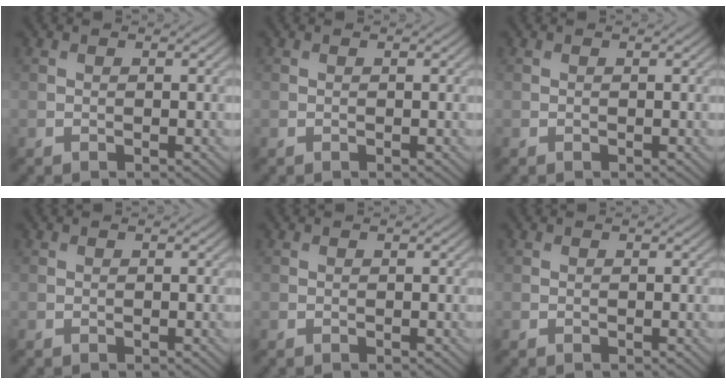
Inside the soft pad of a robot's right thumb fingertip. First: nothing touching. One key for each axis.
{"total": 0.0}
{"total": 0.0}
{"total": 0.0}
{"total": 0.0}
{"total": 0.0}